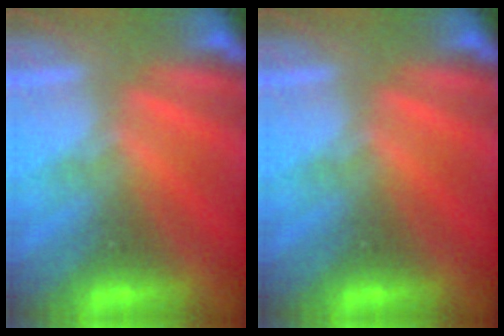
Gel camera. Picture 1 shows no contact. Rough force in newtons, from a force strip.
{"total": 0.0}